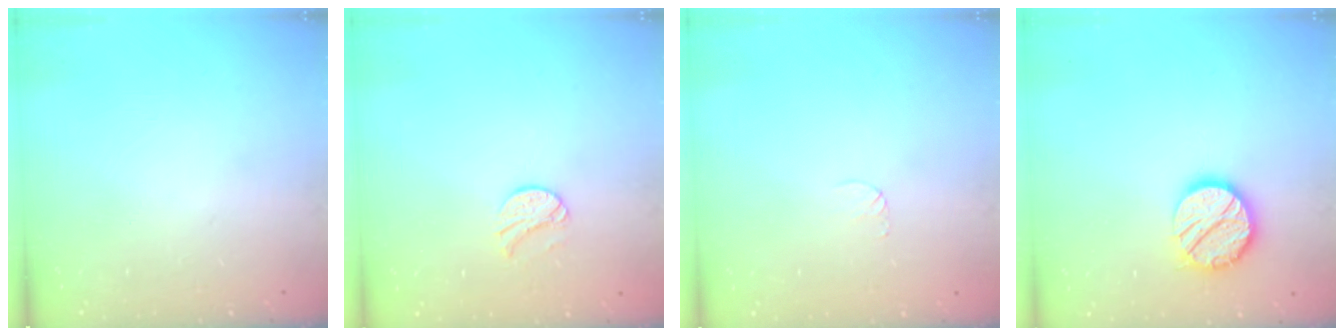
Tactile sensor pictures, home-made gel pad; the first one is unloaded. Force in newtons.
{"total": 9.1, "press": 9.1, "slide": 0.6}
{"total": 4.1, "press": 4.1, "slide": 0.3}
{"total": 13.3, "press": 13.3, "slide": 0.8}